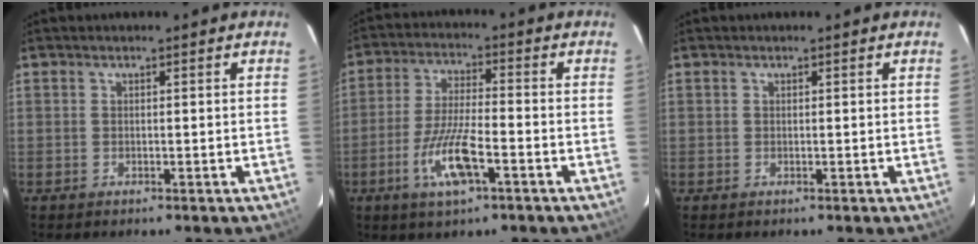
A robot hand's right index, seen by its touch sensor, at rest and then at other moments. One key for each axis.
{"total": 10.0, "fx": -4.6, "fy": 2.4, "fz": 8.5, "tx": -0.177, "ty": -0.009, "tz": -0.086}
{"total": 0.0}